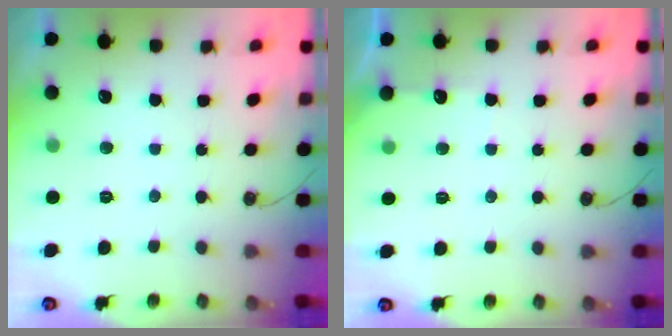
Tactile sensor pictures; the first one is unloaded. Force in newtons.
{"total": 2.8, "press": 2.8, "slide": 0.4}